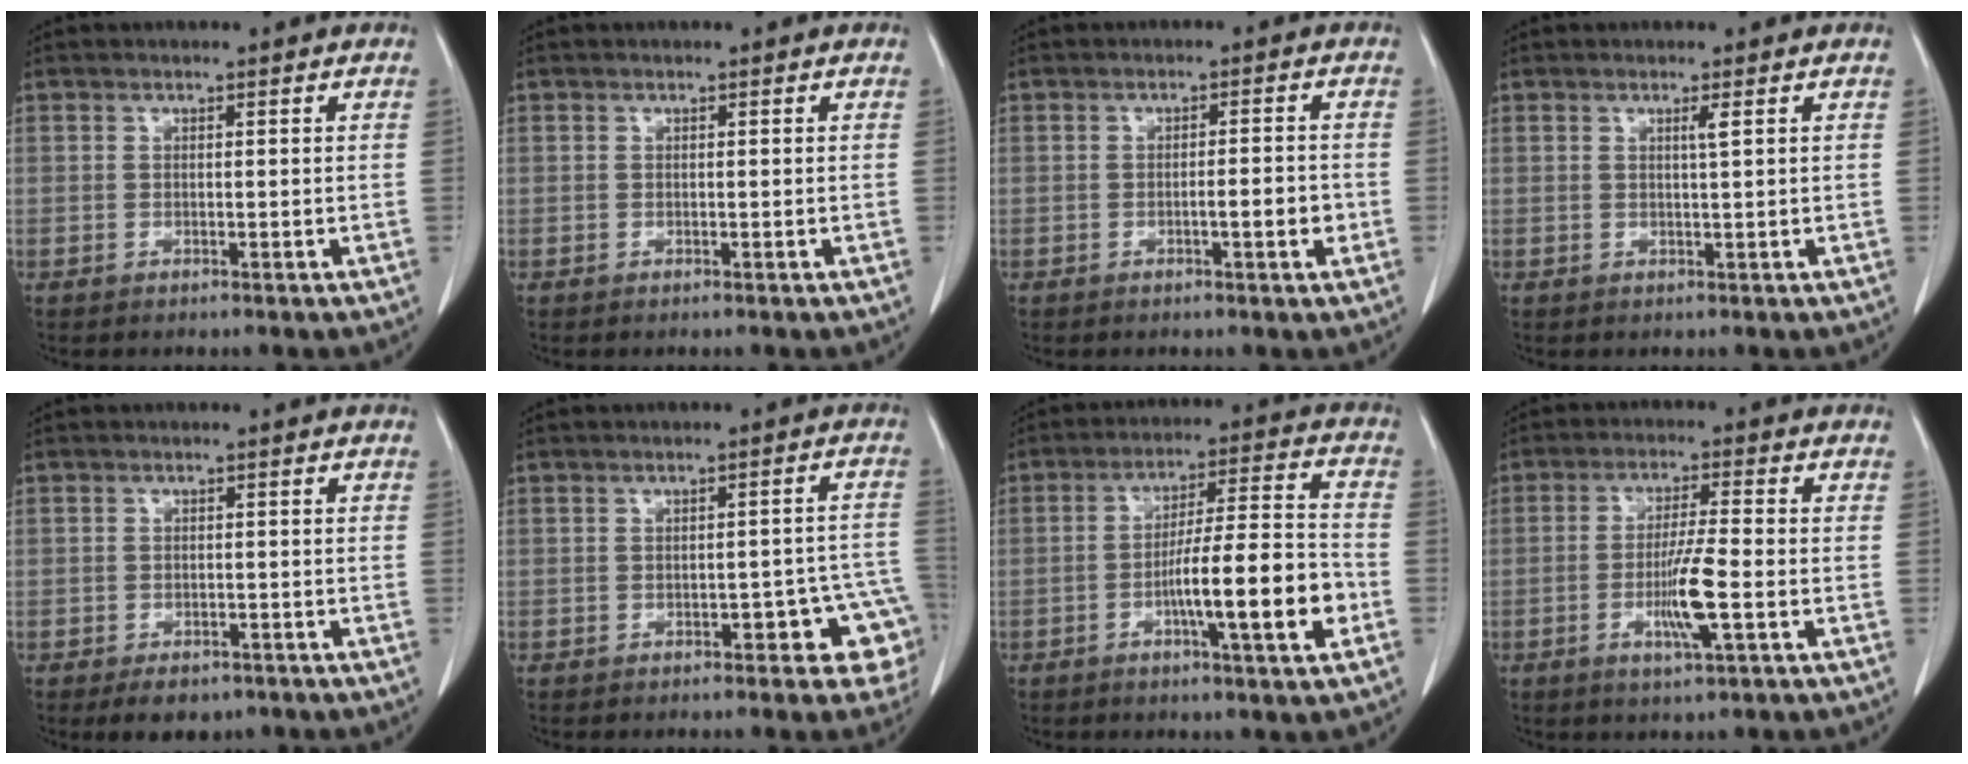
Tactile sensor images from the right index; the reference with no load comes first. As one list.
[{"total": 0.0}, {"total": 3.4, "force": [-1.1, 0.4, 3.2], "torque": [-0.050, 0.000, -0.015]}, {"total": 1.1, "force": [0.4, -0.3, 0.9], "torque": [-0.021, -0.003, 0.009]}, {"total": 4.4, "force": [-3.0, 2.7, 1.7], "torque": [-0.017, 0.001, -0.038]}, {"total": 7.8, "force": [-2.9, 2.8, 6.7], "torque": [-0.055, 0.020, -0.033]}, {"total": 13.4, "force": [-4.3, 0.7, 12.6], "torque": [-0.202, 0.007, -0.068]}, {"total": 7.4, "force": [-2.2, 0.1, 7.1], "torque": [-0.133, -0.009, -0.041]}]